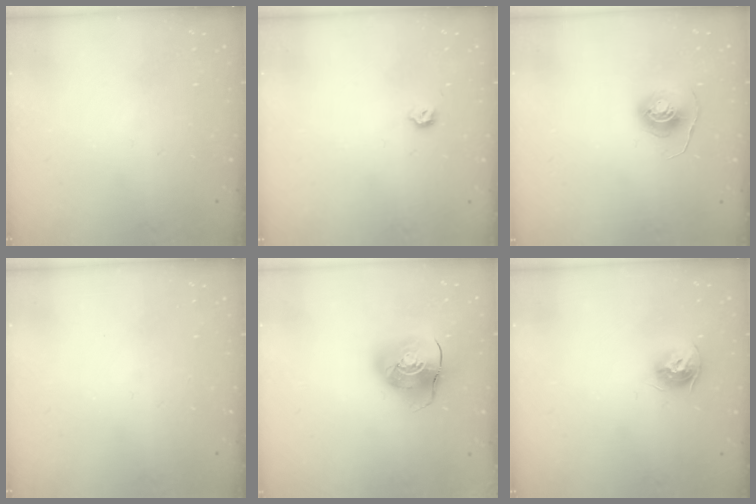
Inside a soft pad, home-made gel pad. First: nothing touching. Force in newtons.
{"total": 3.4, "press": 3.3, "slide": 0.6}
{"total": 6.1, "press": 6.1, "slide": 0.5}
{"total": 0.0}
{"total": 10.8, "press": 10.6, "slide": 1.6}
{"total": 8.9, "press": 8.8, "slide": 1.2}